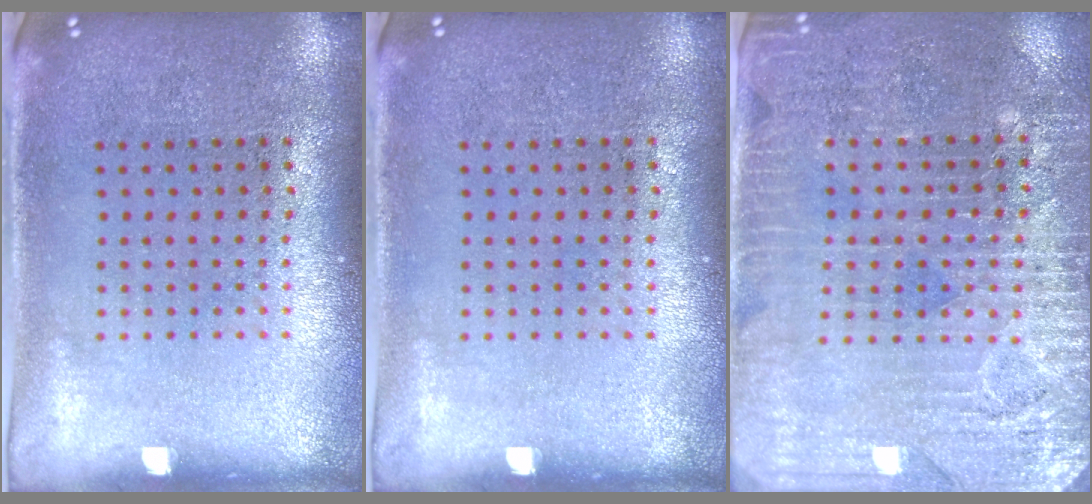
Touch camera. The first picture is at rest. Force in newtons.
{"total": 0.0}
{"total": 3.3, "press": 3.0, "slide": 1.3}